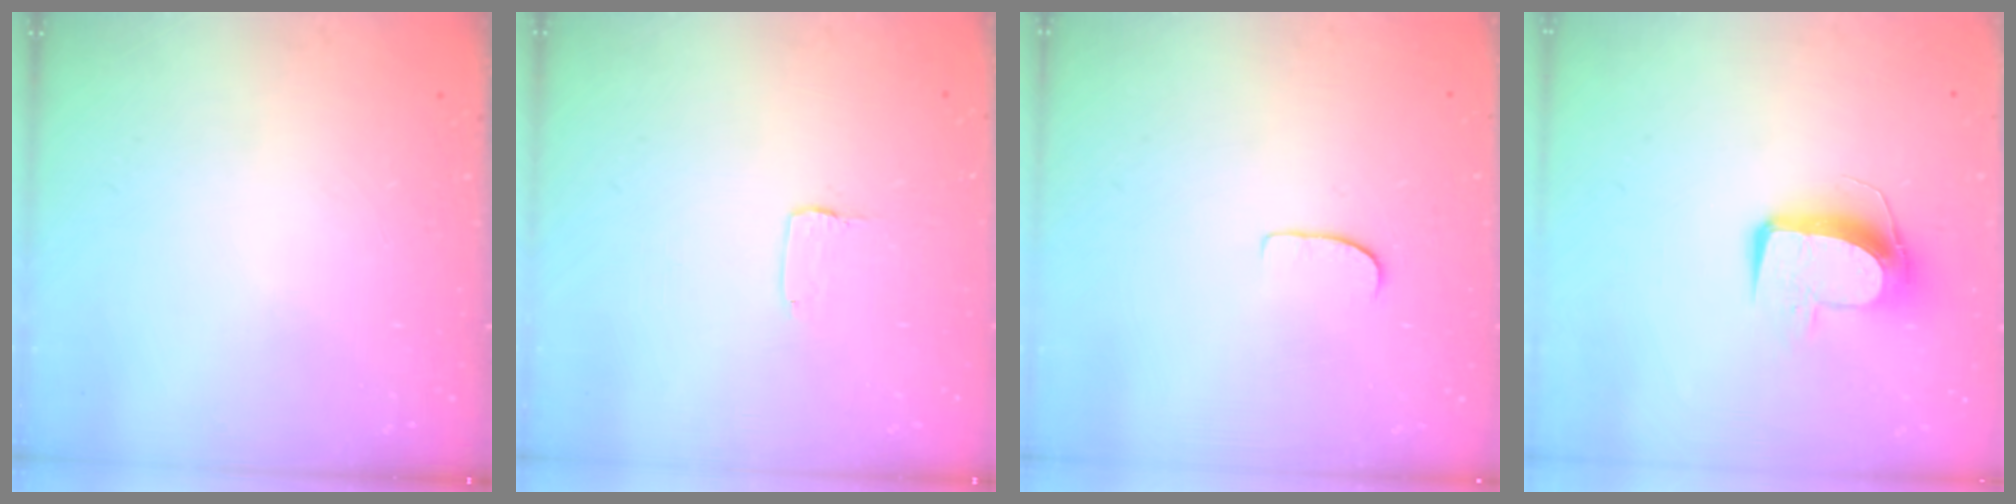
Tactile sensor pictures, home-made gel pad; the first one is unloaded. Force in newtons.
{"total": 1.0, "press": 1.0, "slide": 0.1}
{"total": 5.2, "press": 5.2, "slide": 0.4}
{"total": 9.8, "press": 9.8, "slide": 1.0}